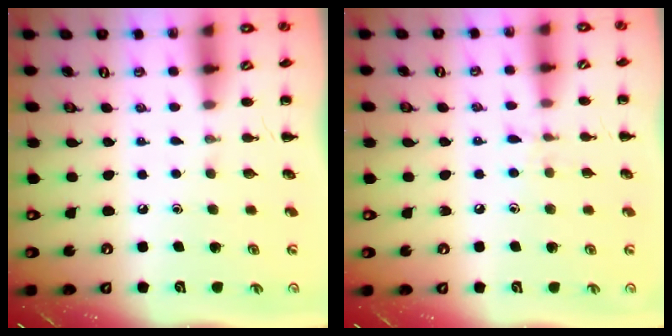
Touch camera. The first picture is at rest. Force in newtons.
{"total": 6.4, "press": 5.9, "slide": 2.3}